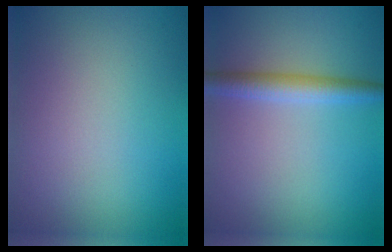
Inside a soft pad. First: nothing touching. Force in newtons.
{"total": 2.8, "press": 2.8, "slide": 0.0}